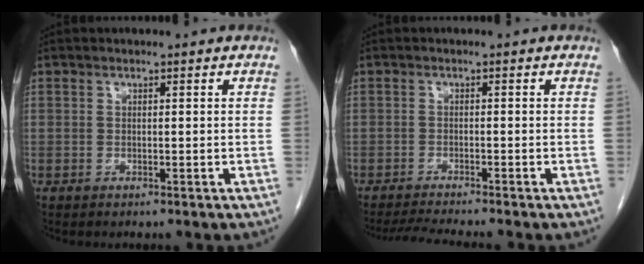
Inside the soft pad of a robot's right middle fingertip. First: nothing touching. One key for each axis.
{"total": 4.6, "fx": -4.2, "fy": -1.0, "fz": 1.7, "tx": -0.032, "ty": -0.020, "tz": -0.072}